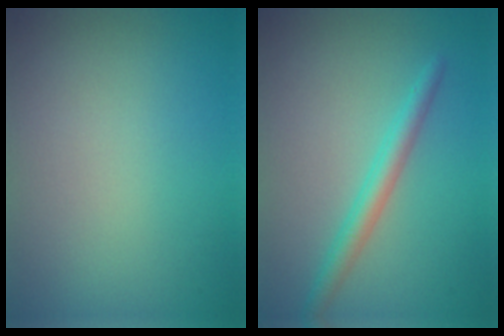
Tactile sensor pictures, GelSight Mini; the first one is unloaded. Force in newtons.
{"total": 2.6, "press": 2.6, "slide": 0.1}